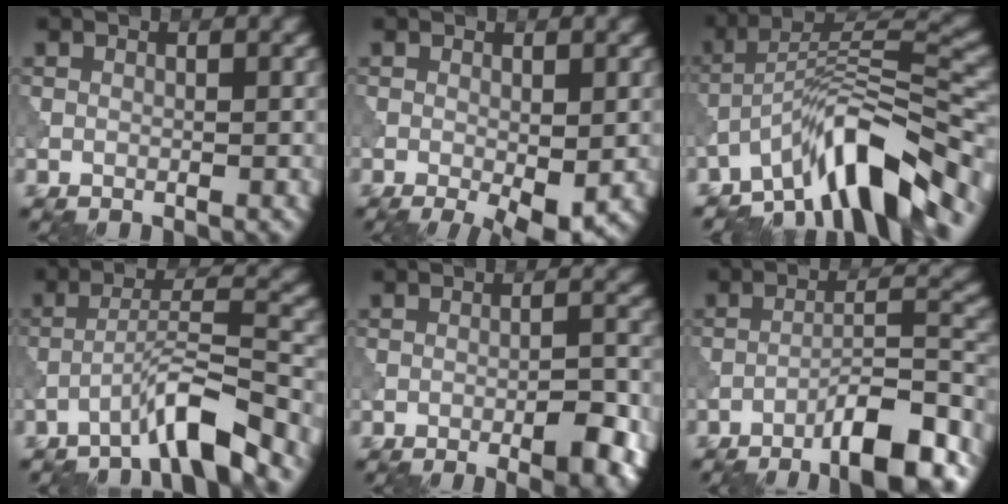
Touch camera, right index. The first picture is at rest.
{"total": 3.2, "force": [-0.8, 0.8, 3.0], "torque": [-0.044, -0.011, -0.010]}
{"total": 9.8, "force": [-6.9, 2.2, 6.6], "torque": [-0.095, 0.017, -0.130]}
{"total": 5.1, "force": [-3.8, 0.2, 3.4], "torque": [-0.058, 0.018, -0.077]}
{"total": 4.7, "force": [-2.1, 1.3, 4.0], "torque": [-0.063, -0.001, -0.026]}
{"total": 8.7, "force": [-6.1, 1.7, 6.0], "torque": [-0.086, 0.015, -0.099]}